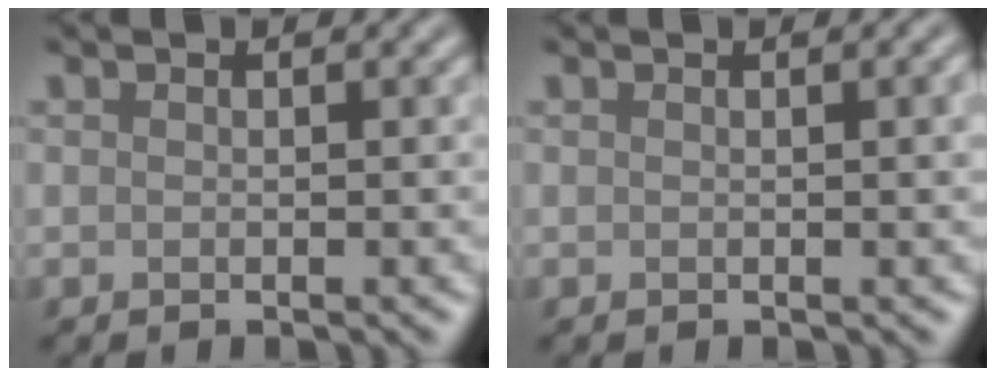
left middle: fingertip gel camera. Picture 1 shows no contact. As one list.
[{"total": 1.2, "force": [0.2, 0.2, 1.2], "torque": [-0.014, 0.000, 0.006]}]